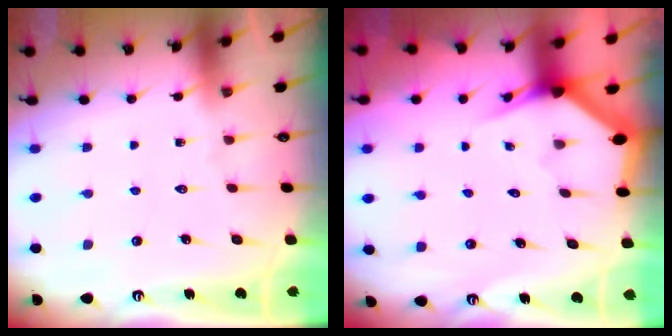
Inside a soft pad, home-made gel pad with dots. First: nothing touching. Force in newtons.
{"total": 3.1, "press": 3.1, "slide": 0.1}